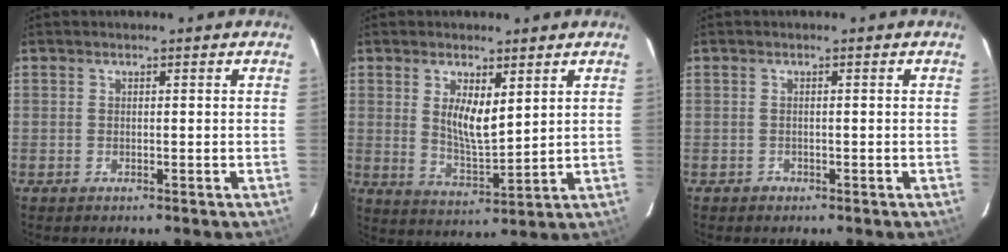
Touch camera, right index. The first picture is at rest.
{"total": 7.6, "force": [2.8, 2.9, 6.4], "torque": [-0.110, -0.008, 0.060]}
{"total": 0.9, "force": [-0.6, 0.7, 0.0], "torque": [0.001, 0.003, -0.007]}